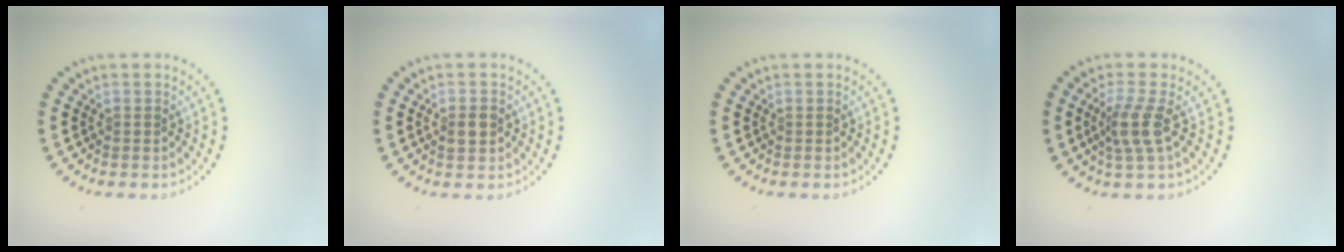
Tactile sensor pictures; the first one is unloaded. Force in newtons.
{"total": 1.7, "press": 1.7, "slide": 0.2}
{"total": 0.0}
{"total": 2.7, "press": 2.1, "slide": 1.7}